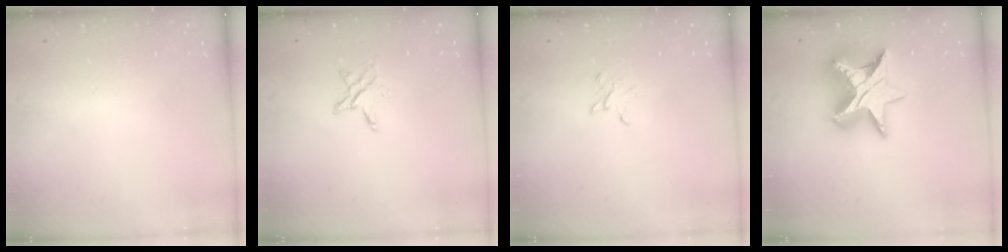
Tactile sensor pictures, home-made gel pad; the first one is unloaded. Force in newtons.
{"total": 3.9, "press": 3.9, "slide": 0.4}
{"total": 2.6, "press": 2.6, "slide": 0.3}
{"total": 15.0, "press": 15.0, "slide": 1.2}